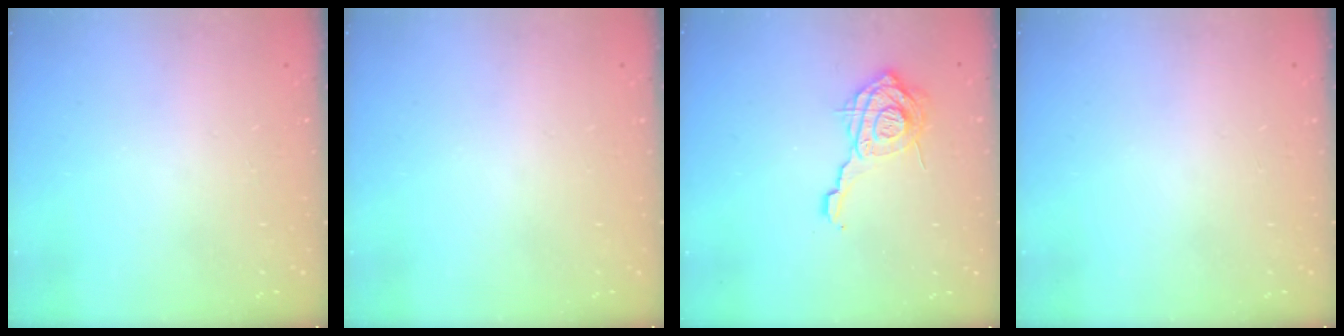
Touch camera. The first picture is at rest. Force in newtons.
{"total": 0.0}
{"total": 15.5, "press": 15.3, "slide": 2.4}
{"total": 0.0}